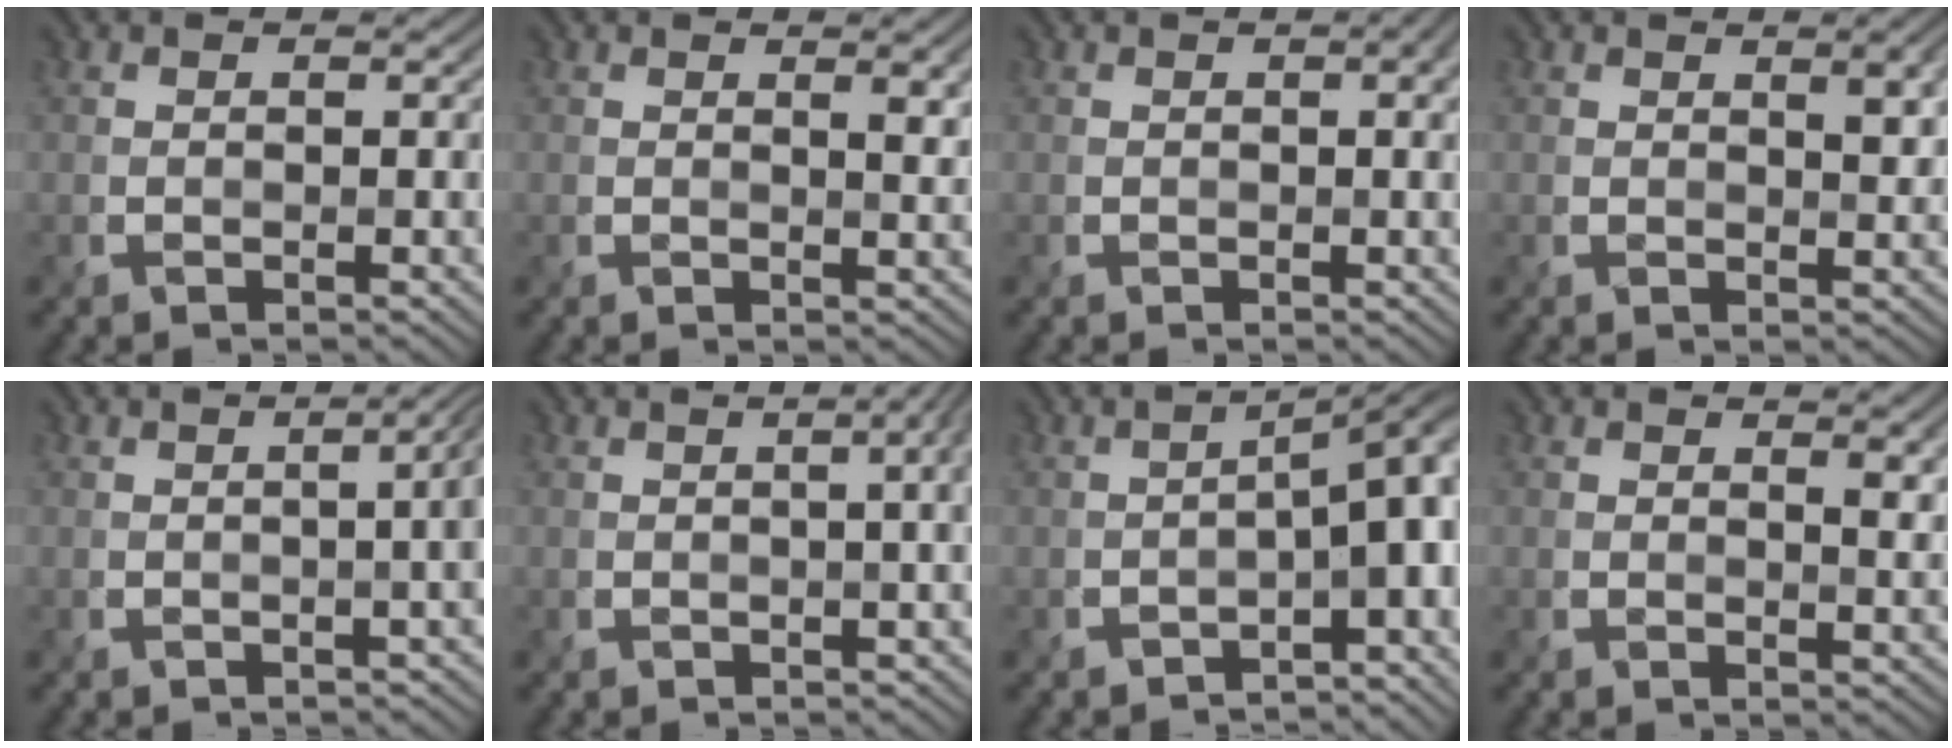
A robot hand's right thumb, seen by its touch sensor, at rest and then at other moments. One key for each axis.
{"total": 2.1, "fx": 1.0, "fy": 0.6, "fz": 1.8, "tx": -0.026, "ty": 0.000, "tz": 0.017}
{"total": 2.2, "fx": 0.6, "fy": 0.7, "fz": 2.0, "tx": -0.027, "ty": 0.004, "tz": 0.007}
{"total": 3.1, "fx": 1.2, "fy": 1.0, "fz": 2.7, "tx": -0.040, "ty": 0.003, "tz": 0.021}
{"total": 4.3, "fx": -0.1, "fy": 1.4, "fz": 4.1, "tx": -0.029, "ty": 0.012, "tz": -0.001}
{"total": 4.1, "fx": 0.4, "fy": 1.2, "fz": 3.9, "tx": -0.031, "ty": 0.017, "tz": 0.002}
{"total": 7.9, "fx": -3.2, "fy": 2.3, "fz": 6.9, "tx": -0.084, "ty": -0.002, "tz": -0.047}
{"total": 2.6, "fx": 1.3, "fy": 0.8, "fz": 2.1, "tx": -0.032, "ty": -0.001, "tz": 0.022}